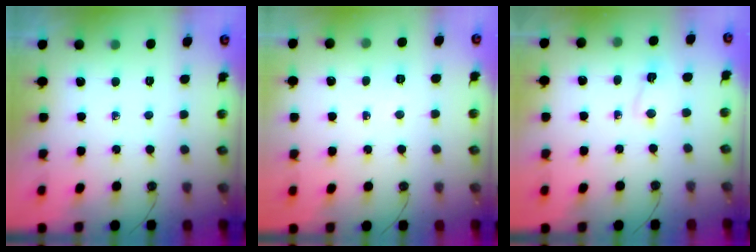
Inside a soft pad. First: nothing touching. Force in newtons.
{"total": 2.8, "press": 2.6, "slide": 0.9}
{"total": 2.1, "press": 2.1, "slide": 0.4}